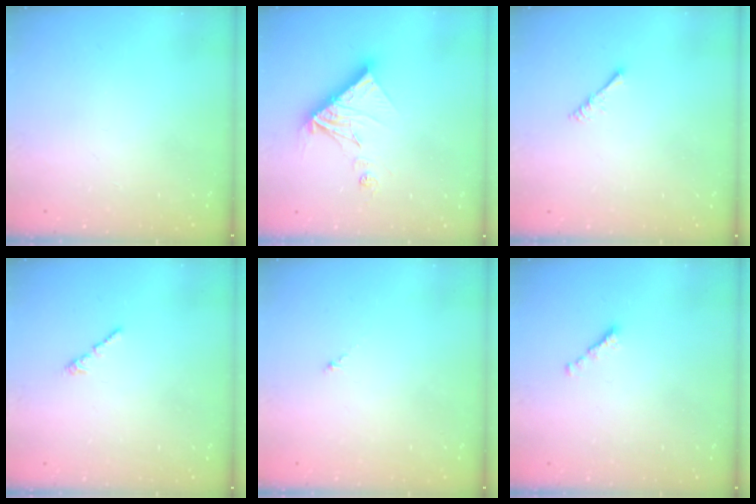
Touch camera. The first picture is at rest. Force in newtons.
{"total": 14.1, "press": 14.0, "slide": 1.5}
{"total": 1.7, "press": 1.6, "slide": 0.4}
{"total": 0.7, "press": 0.6, "slide": 0.4}
{"total": 0.0}
{"total": 1.5, "press": 1.4, "slide": 0.5}